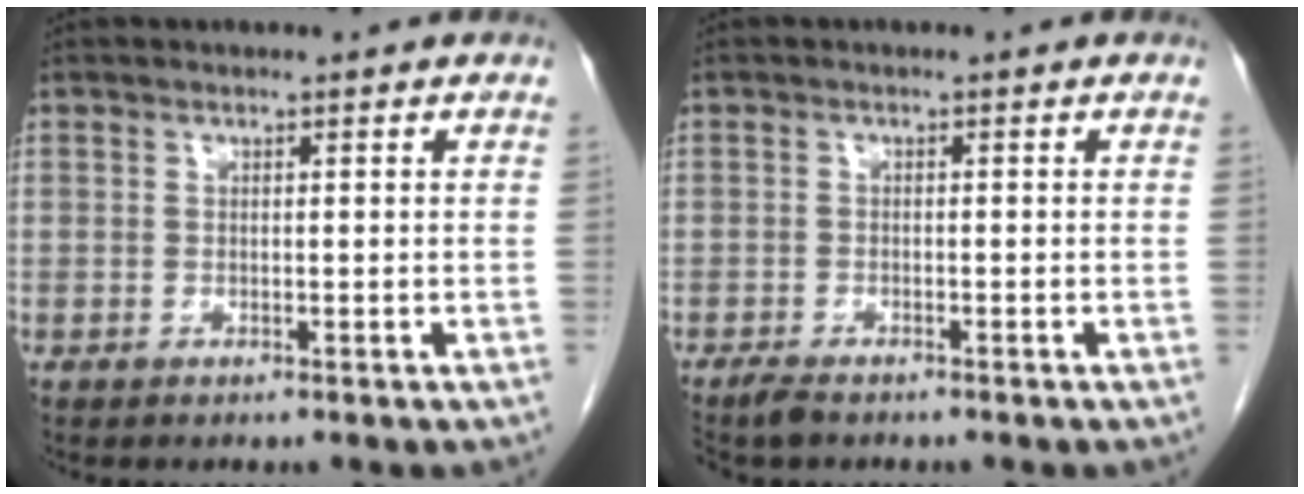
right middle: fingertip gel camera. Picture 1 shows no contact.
{"total": 2.2, "force": [-1.8, 0.6, 1.0], "torque": [-0.025, -0.005, -0.031]}